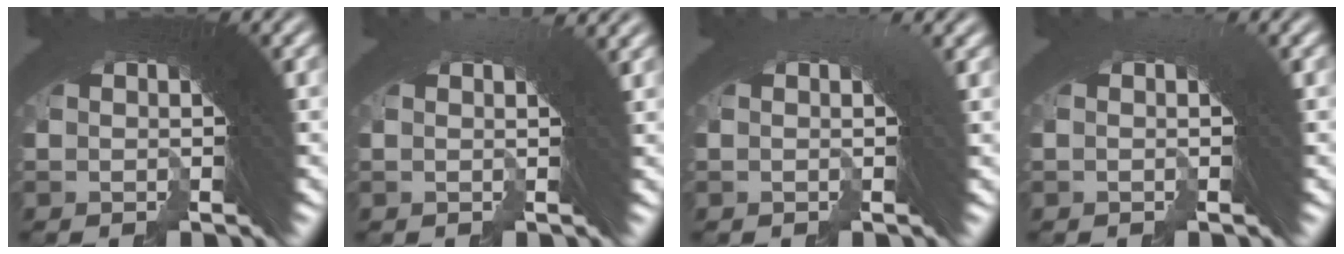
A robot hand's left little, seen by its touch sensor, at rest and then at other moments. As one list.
[{"total": 2.3, "force": [1.5, 0.0, 1.7], "torque": [-0.007, 0.021, 0.011]}, {"total": 1.2, "force": [0.3, 0.4, 1.1], "torque": [0.010, 0.023, -0.011]}, {"total": 0.8, "force": [-0.3, -0.1, 0.7], "torque": [0.013, 0.022, -0.017]}]